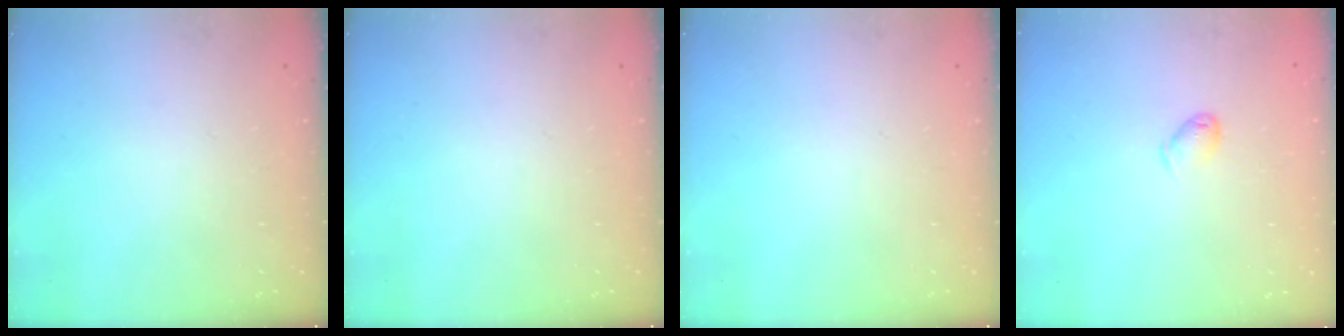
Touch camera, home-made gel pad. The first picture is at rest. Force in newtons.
{"total": 0.0}
{"total": 0.0}
{"total": 3.8, "press": 3.7, "slide": 0.5}